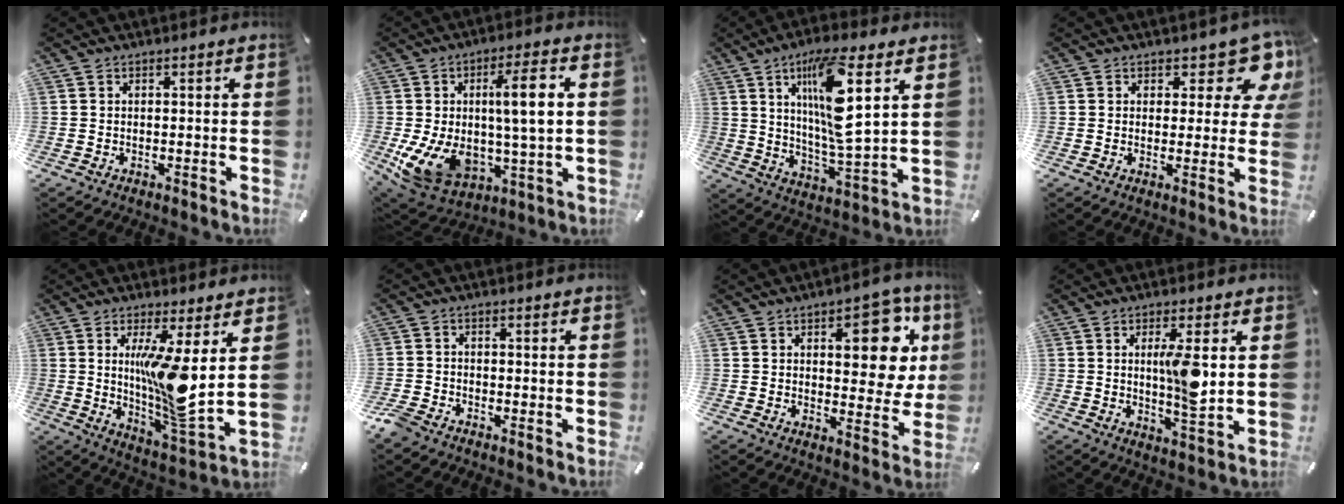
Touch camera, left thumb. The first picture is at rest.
{"total": 17.5, "force": [2.2, 9.0, 14.9], "torque": [-0.267, 0.000, 0.042]}
{"total": 15.5, "force": [6.3, 3.3, 13.8], "torque": [-0.270, -0.026, 0.090]}
{"total": 10.0, "force": [6.1, 5.3, 5.9], "torque": [-0.058, -0.049, 0.103]}
{"total": 15.2, "force": [2.8, 2.8, 14.7], "torque": [-0.256, -0.043, 0.037]}
{"total": 3.0, "force": [-2.4, 1.5, 1.1], "torque": [-0.037, 0.006, -0.051]}
{"total": 15.6, "force": [5.8, 8.0, 12.1], "torque": [-0.131, -0.027, 0.087]}
{"total": 9.5, "force": [1.6, 2.4, 9.1], "torque": [-0.161, -0.016, 0.018]}